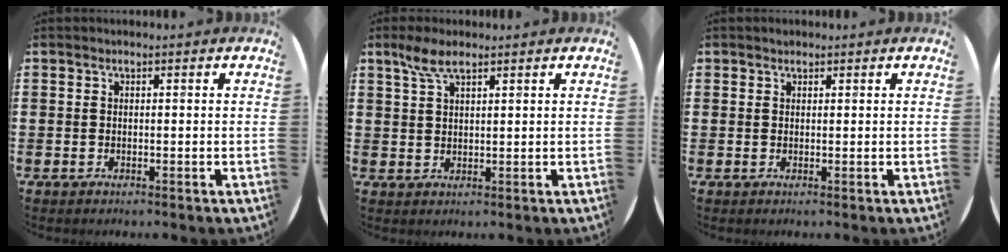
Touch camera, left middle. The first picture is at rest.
{"total": 4.2, "force": [2.8, 1.4, 2.8], "torque": [-0.061, 0.006, 0.051]}
{"total": 0.6, "force": [0.5, 0.2, -0.1], "torque": [0.002, 0.004, 0.010]}